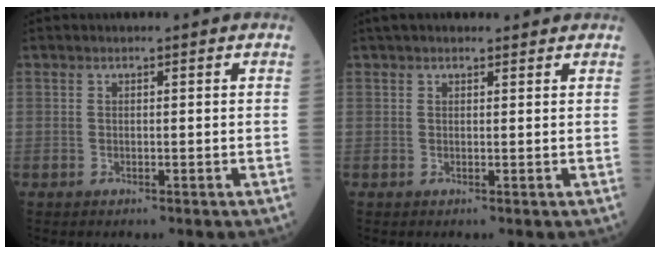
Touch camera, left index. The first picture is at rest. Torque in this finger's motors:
{"motor_torque": [0.44, -0.47, 0.19, 0.03]}